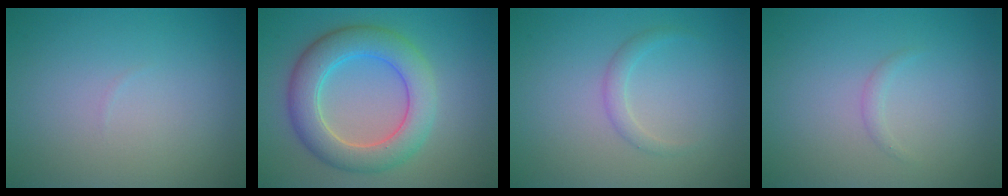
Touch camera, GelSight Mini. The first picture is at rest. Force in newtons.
{"total": 6.3, "press": 6.3, "slide": 0.0}
{"total": 1.2, "press": 1.2, "slide": 0.0}
{"total": 0.6, "press": 0.6, "slide": 0.0}